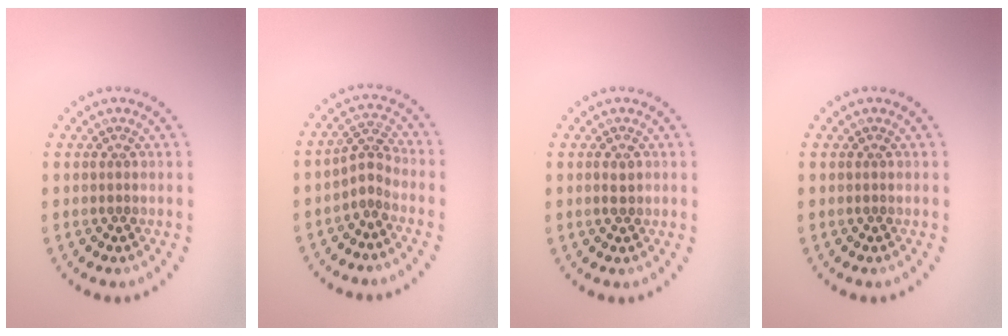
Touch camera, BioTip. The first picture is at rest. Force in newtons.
{"total": 2.0, "press": 1.4, "slide": 1.4}
{"total": 1.0, "press": 1.0, "slide": 0.2}
{"total": 0.0}